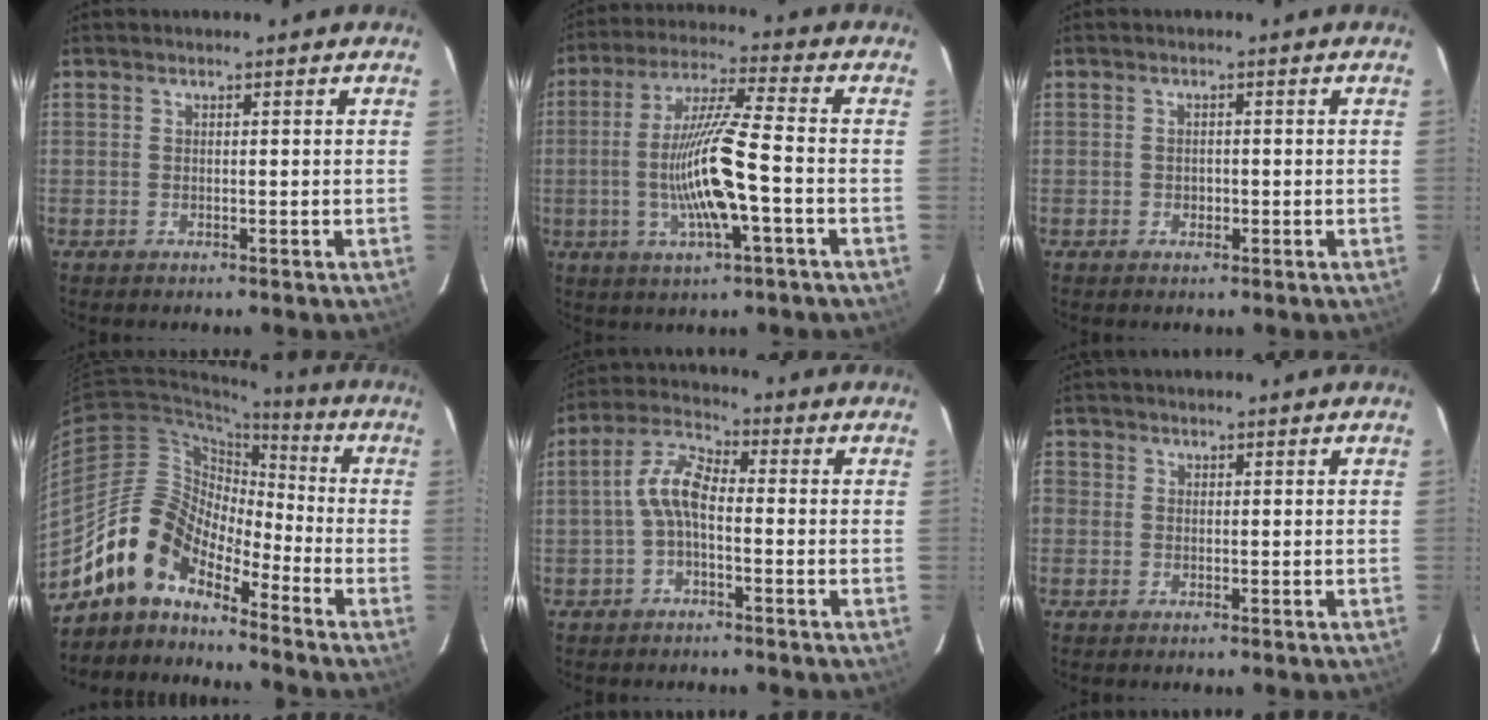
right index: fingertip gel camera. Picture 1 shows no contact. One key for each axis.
{"total": 13.9, "fx": -3.2, "fy": 1.1, "fz": 13.5, "tx": -0.263, "ty": -0.003, "tz": -0.060}
{"total": 1.4, "fx": -0.4, "fy": 1.1, "fz": 0.6, "tx": -0.009, "ty": 0.003, "tz": -0.006}
{"total": 11.9, "fx": -9.9, "fy": 4.8, "fz": 4.6, "tx": -0.080, "ty": 0.023, "tz": -0.200}
{"total": 6.0, "fx": -1.6, "fy": 2.4, "fz": 5.3, "tx": -0.120, "ty": 0.021, "tz": -0.036}
{"total": 1.6, "fx": -0.4, "fy": 1.4, "fz": 0.4, "tx": -0.008, "ty": 0.000, "tz": -0.014}